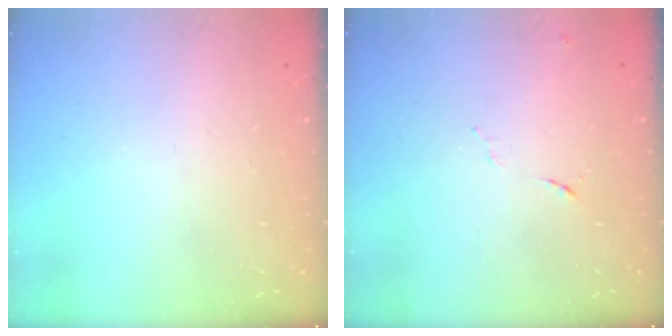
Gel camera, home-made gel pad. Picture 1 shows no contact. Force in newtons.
{"total": 5.2, "press": 5.1, "slide": 0.8}